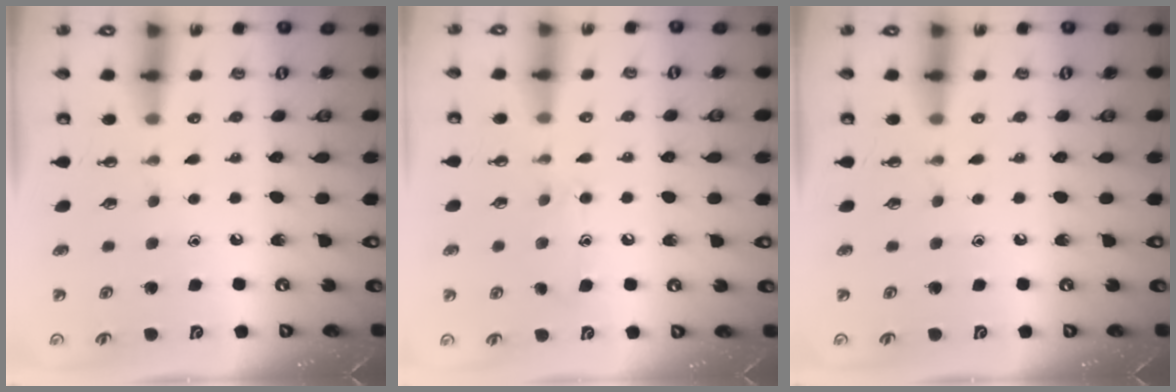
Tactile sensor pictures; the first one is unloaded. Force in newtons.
{"total": 8.2, "press": 8.2, "slide": 0.6}
{"total": 0.0}